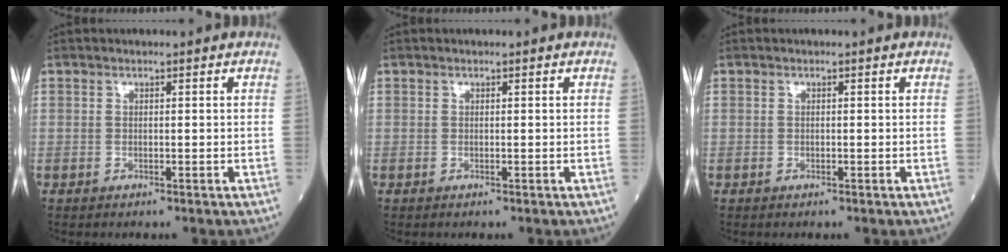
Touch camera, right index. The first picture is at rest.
{"total": 0.0}
{"total": 0.0}